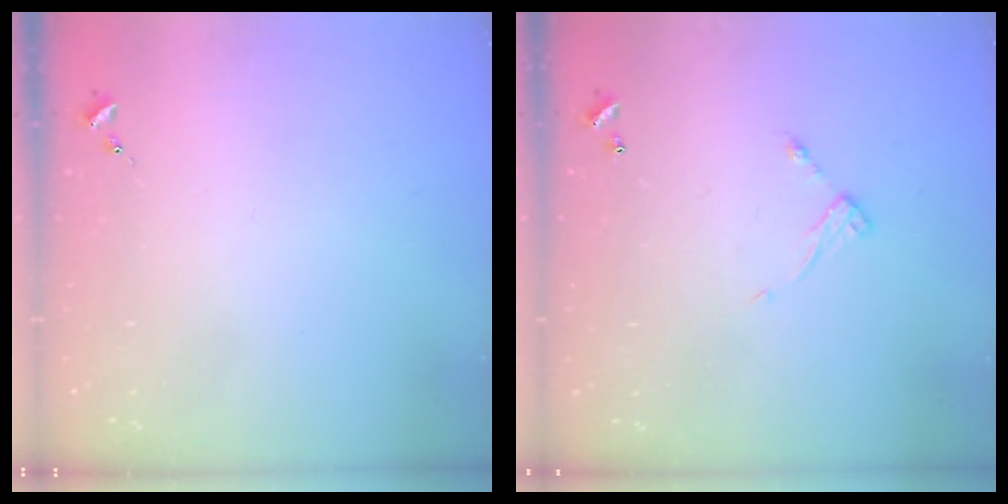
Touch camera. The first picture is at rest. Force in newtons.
{"total": 6.4, "press": 6.4, "slide": 0.4}